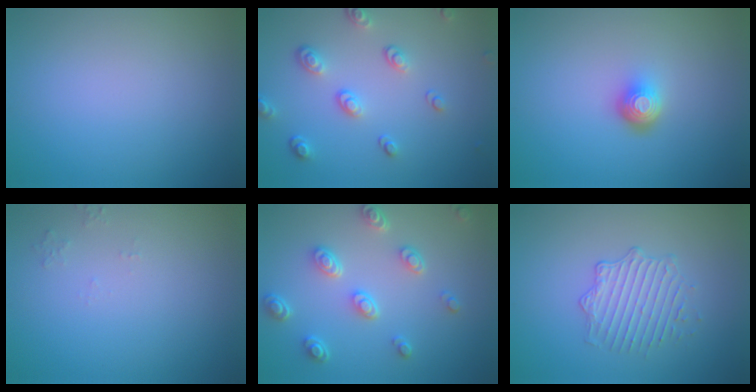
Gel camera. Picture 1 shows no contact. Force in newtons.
{"total": 3.2, "press": 2.5, "slide": 2.1}
{"total": 2.2, "press": 1.5, "slide": 1.6}
{"total": 0.8, "press": 0.7, "slide": 0.2}
{"total": 4.0, "press": 3.1, "slide": 2.6}
{"total": 2.3, "press": 1.6, "slide": 1.6}